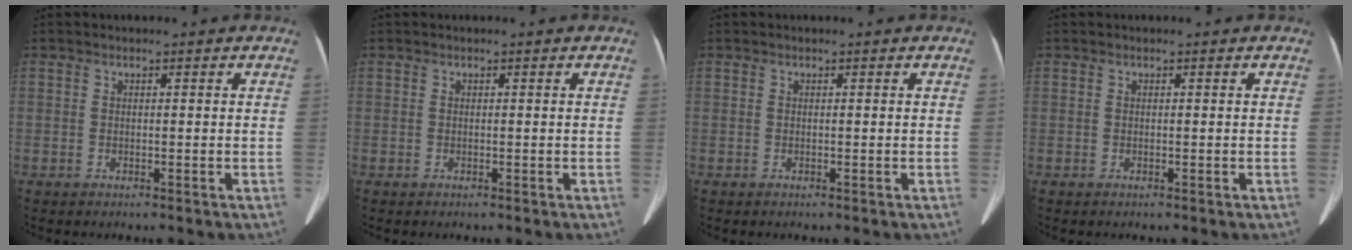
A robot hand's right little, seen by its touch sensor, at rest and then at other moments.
{"total": 0.0}
{"total": 0.0}
{"total": 0.0}